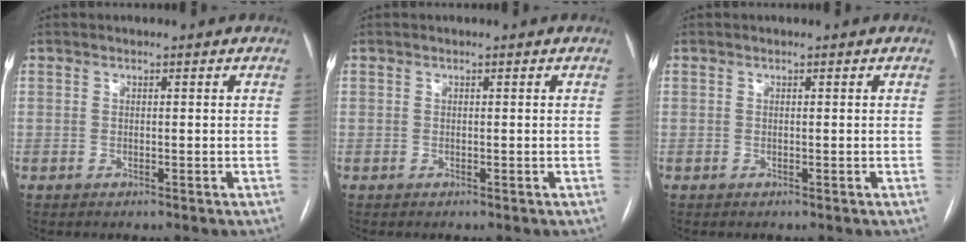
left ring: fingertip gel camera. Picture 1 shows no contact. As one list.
[{"total": 0.0}, {"total": 0.0}]